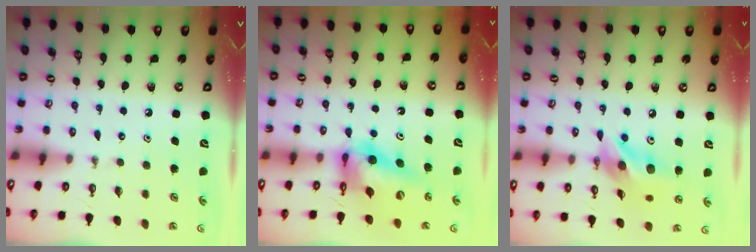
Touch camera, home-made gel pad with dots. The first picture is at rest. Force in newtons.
{"total": 13.2, "press": 13.2, "slide": 1.2}
{"total": 13.1, "press": 13.1, "slide": 0.8}